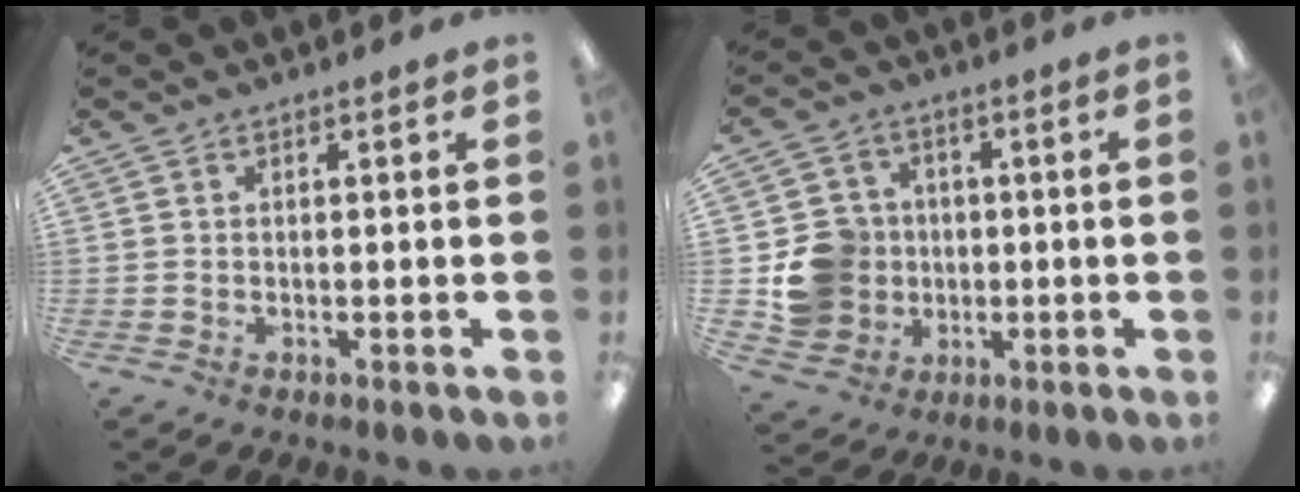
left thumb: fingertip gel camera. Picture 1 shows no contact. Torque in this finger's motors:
{"motor_torque": [-0.32, 0.50, 0.26, -0.25, 0.04]}